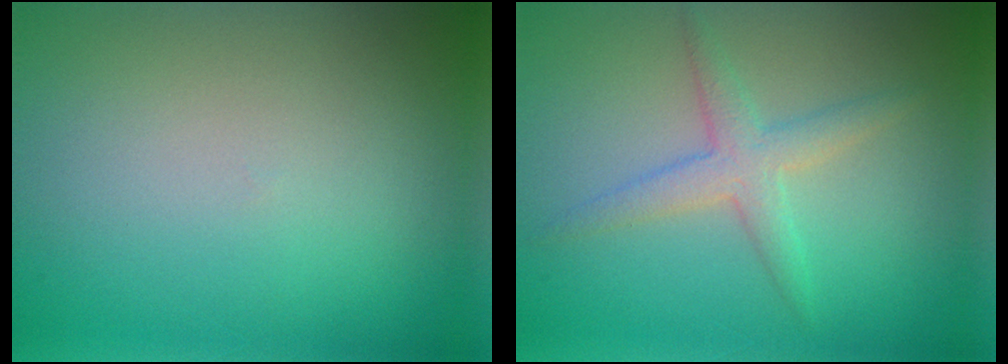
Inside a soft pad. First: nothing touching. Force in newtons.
{"total": 2.7, "press": 2.7, "slide": 0.1}